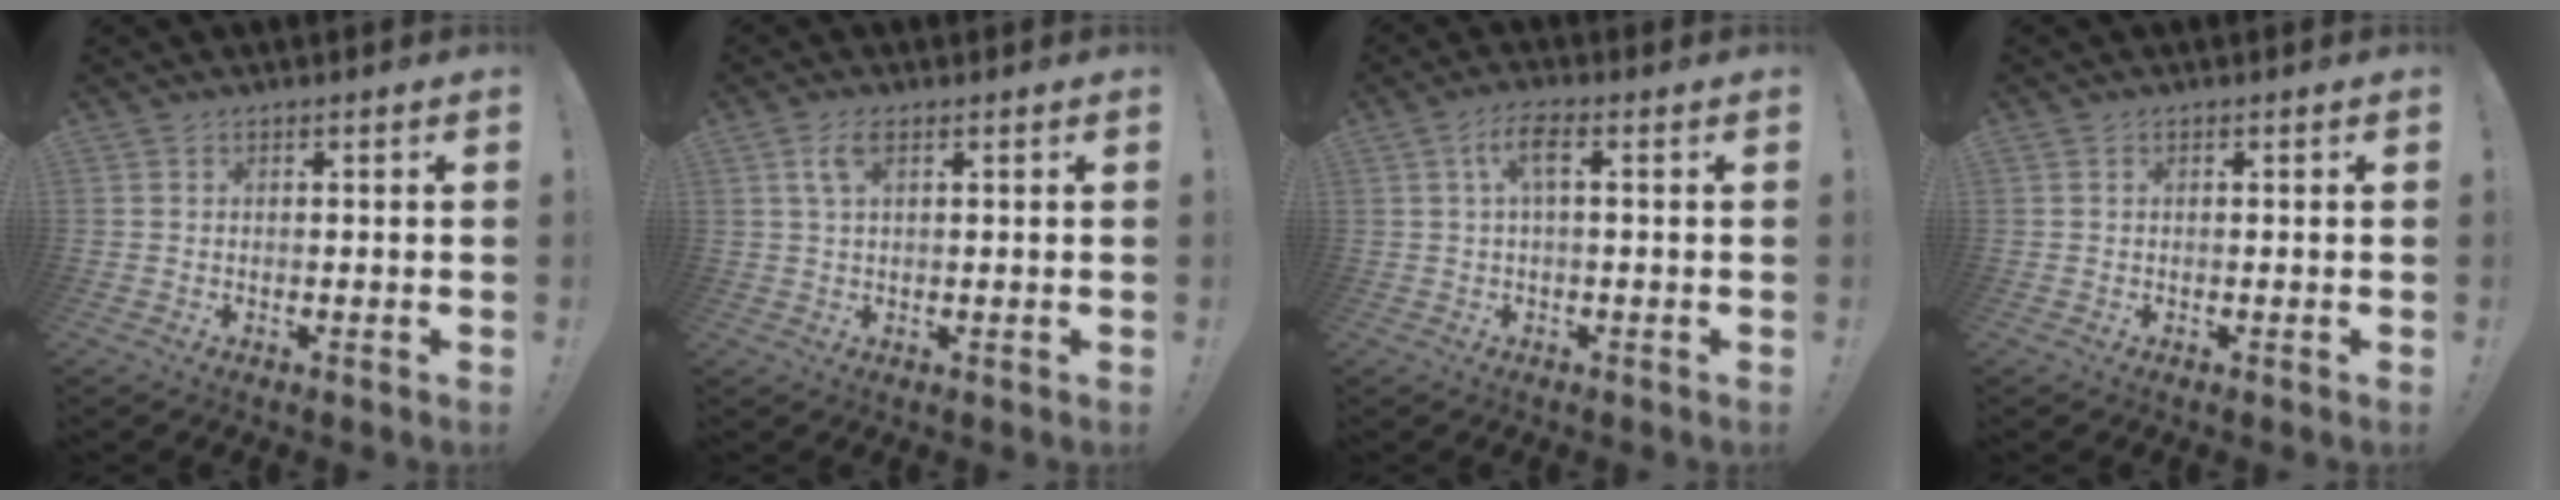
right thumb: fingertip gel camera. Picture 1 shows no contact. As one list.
[{"total": 4.3, "force": [1.7, 1.9, 3.5], "torque": [-0.066, 0.003, 0.031]}, {"total": 5.5, "force": [1.3, 1.3, 5.2], "torque": [-0.103, 0.005, 0.021]}, {"total": 0.0}]